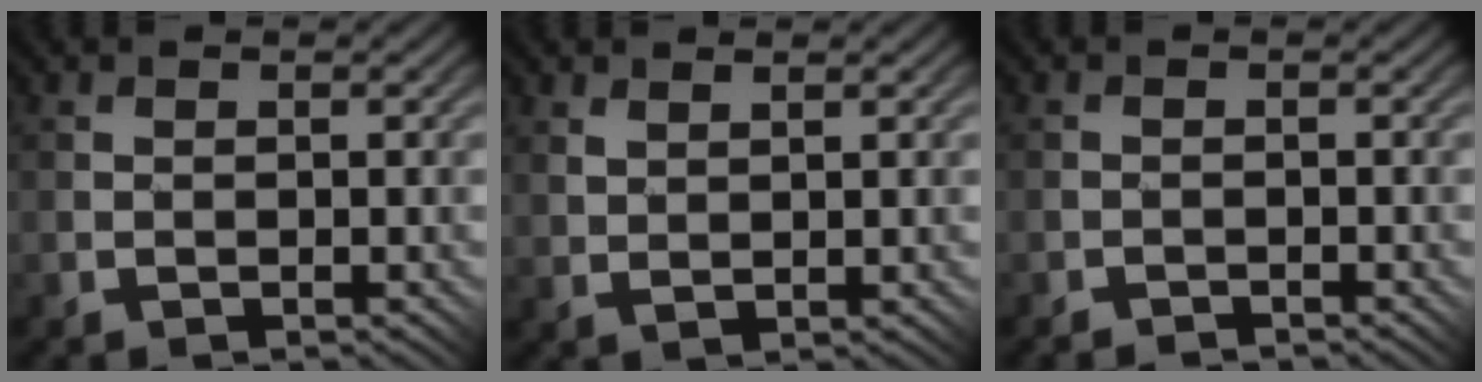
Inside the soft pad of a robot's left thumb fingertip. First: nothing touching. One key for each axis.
{"total": 1.6, "fx": 1.4, "fy": 0.1, "fz": 0.9, "tx": -0.024, "ty": 0.001, "tz": 0.029}
{"total": 1.1, "fx": -1.0, "fy": -0.3, "fz": -0.4, "tx": 0.009, "ty": 0.006, "tz": -0.023}